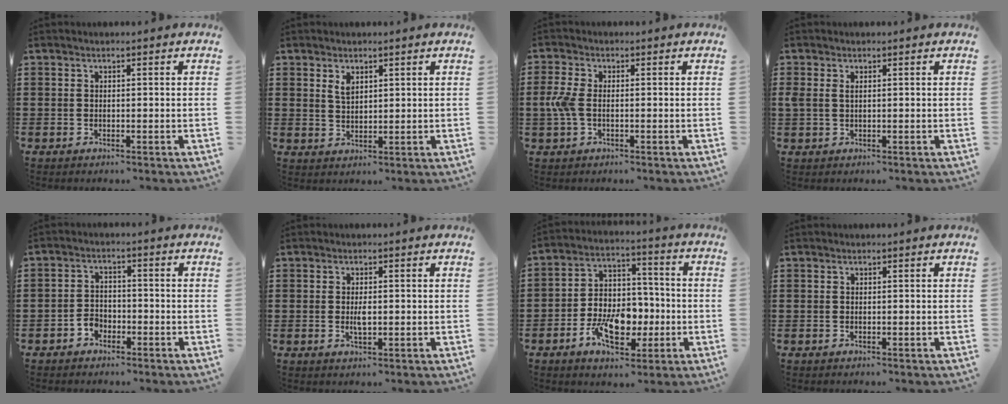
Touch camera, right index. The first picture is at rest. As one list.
[{"total": 2.3, "force": [1.4, 1.2, 1.4], "torque": [-0.032, 0.002, 0.027]}, {"total": 4.1, "force": [-0.7, 2.0, 3.5], "torque": [-0.092, -0.006, -0.020]}, {"total": 1.2, "force": [0.4, 0.6, 0.9], "torque": [-0.021, 0.006, 0.006]}, {"total": 2.5, "force": [-1.8, 1.5, 0.7], "torque": [-0.020, 0.001, -0.038]}, {"total": 2.3, "force": [-0.1, 0.8, 2.2], "torque": [-0.042, -0.004, -0.001]}, {"total": 9.6, "force": [-3.4, 6.1, 6.6], "torque": [-0.130, 0.009, -0.060]}, {"total": 0.0}]